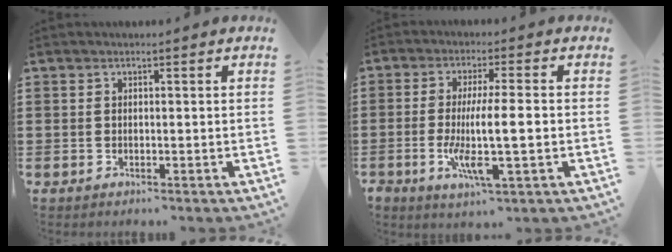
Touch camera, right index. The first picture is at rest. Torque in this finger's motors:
{"motor_torque": [1.03, 0.16, 0.55, 0.21]}